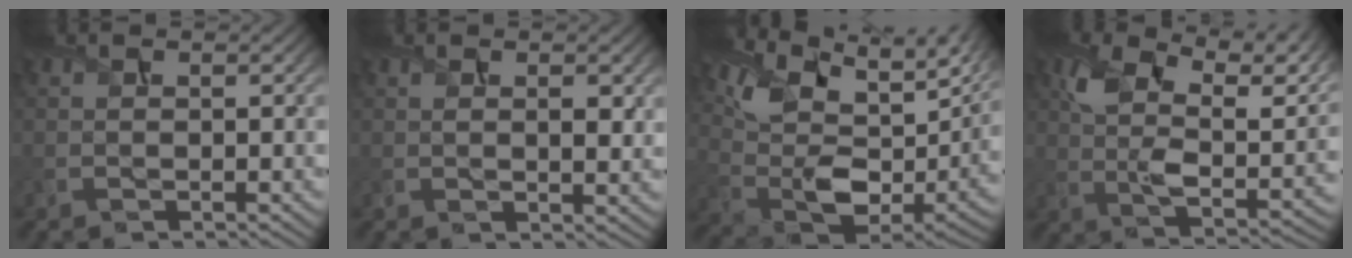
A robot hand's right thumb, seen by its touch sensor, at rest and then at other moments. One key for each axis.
{"total": 2.5, "fx": 0.9, "fy": 1.1, "fz": 2.1, "tx": -0.046, "ty": -0.005, "tz": 0.021}
{"total": 14.8, "fx": 6.9, "fy": 8.0, "fz": 10.4, "tx": -0.240, "ty": 0.003, "tz": 0.145}
{"total": 13.6, "fx": 6.4, "fy": 6.9, "fz": 9.8, "tx": -0.204, "ty": -0.008, "tz": 0.122}